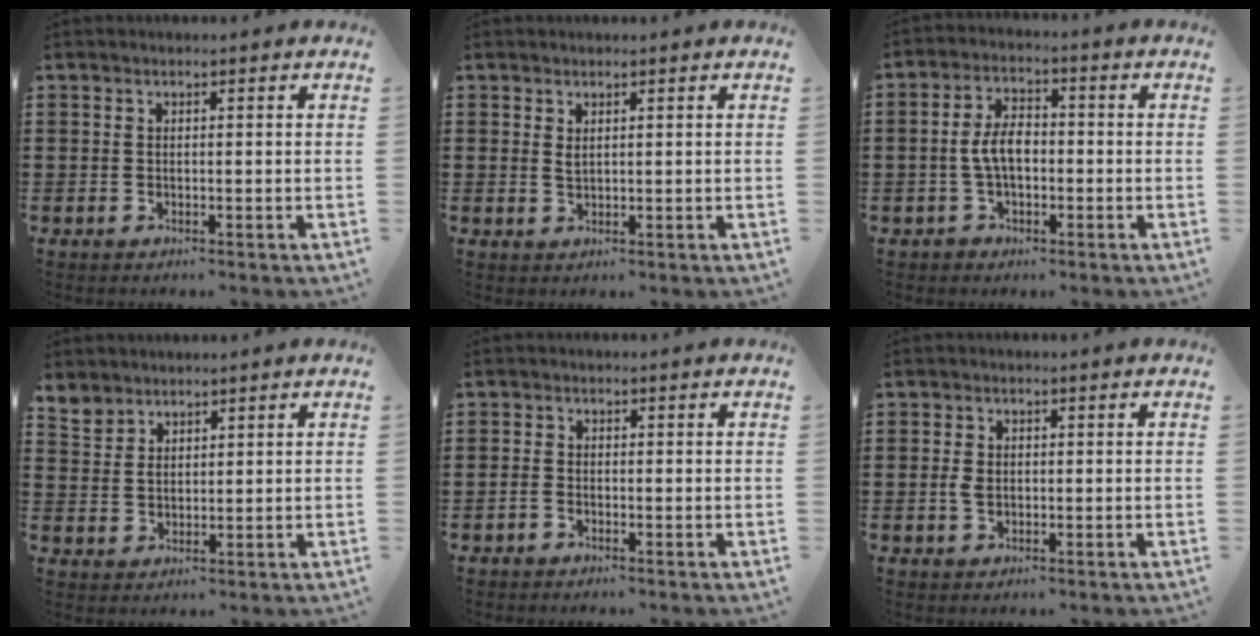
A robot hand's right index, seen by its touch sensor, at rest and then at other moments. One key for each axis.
{"total": 1.3, "fx": 0.8, "fy": 0.5, "fz": 0.9, "tx": -0.020, "ty": 0.002, "tz": 0.014}
{"total": 5.8, "fx": -0.7, "fy": 3.4, "fz": 4.7, "tx": -0.107, "ty": 0.002, "tz": -0.020}
{"total": 3.5, "fx": 3.1, "fy": 1.6, "fz": 0.0, "tx": -0.013, "ty": 0.002, "tz": 0.062}
{"total": 1.1, "fx": -0.7, "fy": 0.8, "fz": 0.5, "tx": -0.011, "ty": 0.000, "tz": -0.013}
{"total": 2.5, "fx": 0.0, "fy": 1.7, "fz": 1.7, "tx": -0.043, "ty": 0.003, "tz": -0.003}